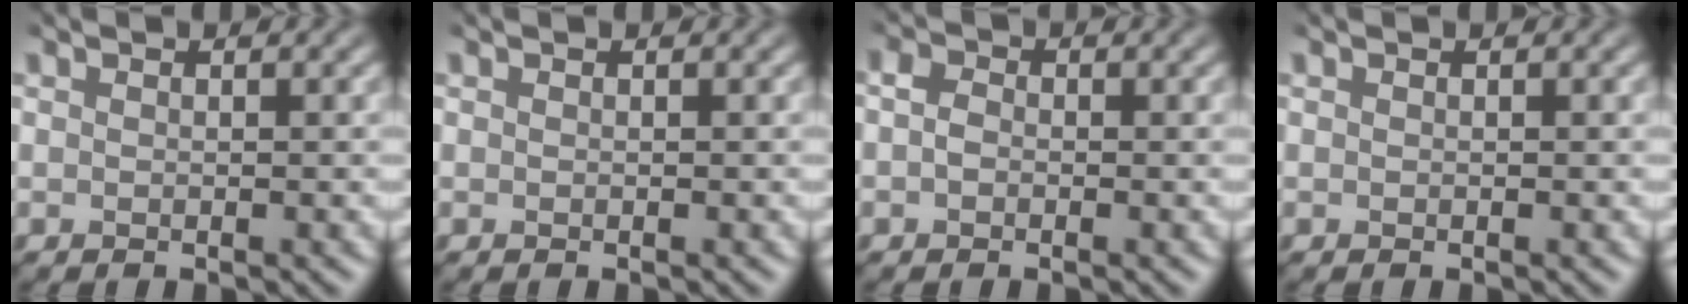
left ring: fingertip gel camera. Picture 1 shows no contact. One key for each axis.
{"total": 0.0}
{"total": 1.2, "fx": -1.1, "fy": 0.5, "fz": -0.3, "tx": -0.005, "ty": 0.006, "tz": -0.017}
{"total": 0.0}